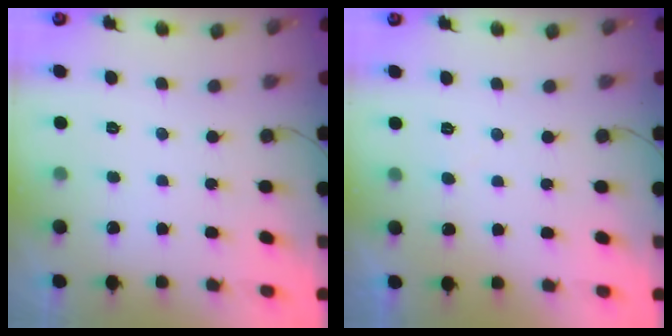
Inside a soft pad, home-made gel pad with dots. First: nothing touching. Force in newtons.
{"total": 2.6, "press": 2.6, "slide": 0.3}